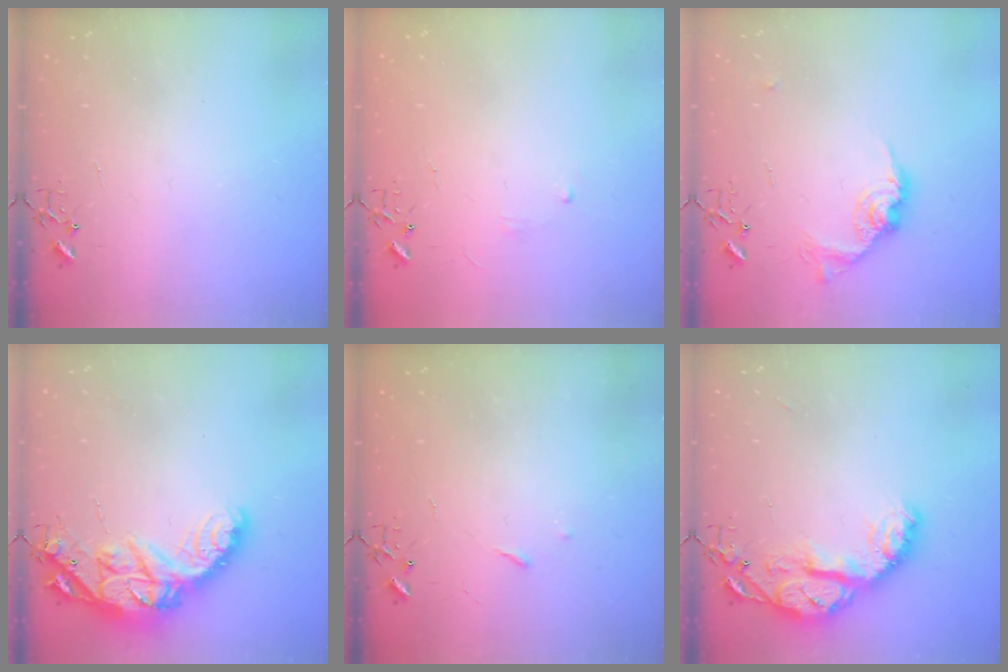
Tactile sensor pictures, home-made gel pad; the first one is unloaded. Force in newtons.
{"total": 2.9, "press": 2.8, "slide": 0.5}
{"total": 13.4, "press": 13.3, "slide": 0.8}
{"total": 19.5, "press": 19.4, "slide": 1.3}
{"total": 2.9, "press": 2.8, "slide": 0.5}
{"total": 14.9, "press": 14.8, "slide": 1.5}